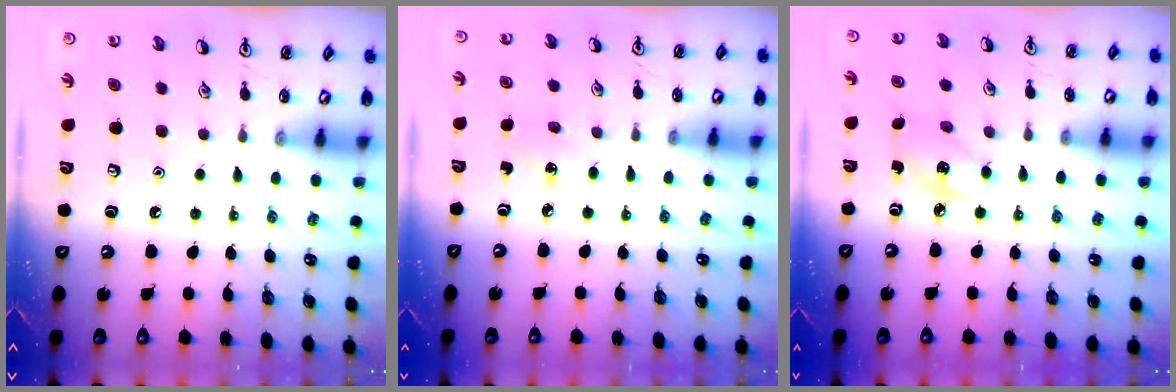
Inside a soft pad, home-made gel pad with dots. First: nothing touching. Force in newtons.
{"total": 2.3, "press": 2.2, "slide": 0.8}
{"total": 3.0, "press": 2.9, "slide": 0.8}